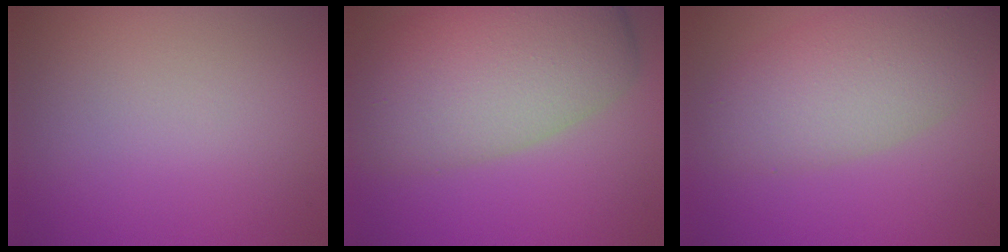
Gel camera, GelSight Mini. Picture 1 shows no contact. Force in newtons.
{"total": 10.8, "press": 10.8, "slide": 0.4}
{"total": 6.6, "press": 6.6, "slide": 0.5}